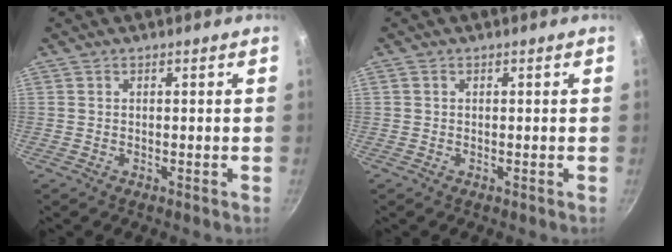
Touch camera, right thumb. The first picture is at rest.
{"total": 0.6, "force": [0.1, 0.5, 0.2], "torque": [-0.001, 0.003, 0.000]}